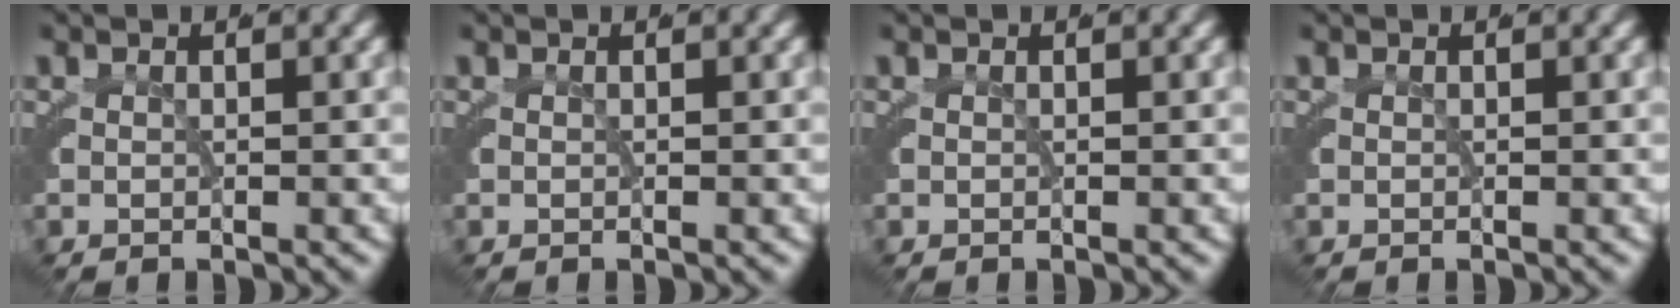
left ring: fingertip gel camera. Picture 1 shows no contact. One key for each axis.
{"total": 0.0}
{"total": 0.0}
{"total": 0.0}